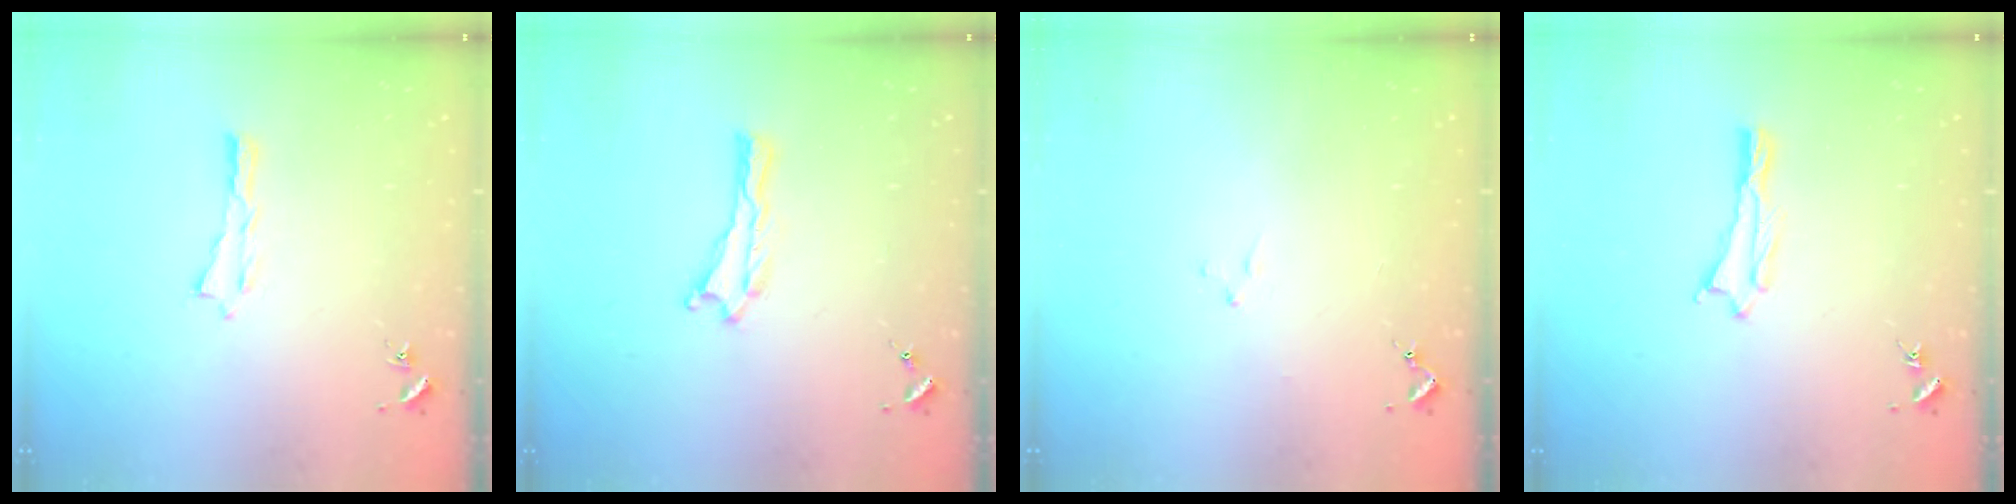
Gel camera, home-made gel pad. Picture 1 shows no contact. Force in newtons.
{"total": 0.0}
{"total": 0.8, "press": 0.8, "slide": 0.2}
{"total": 0.7, "press": 0.7, "slide": 0.1}